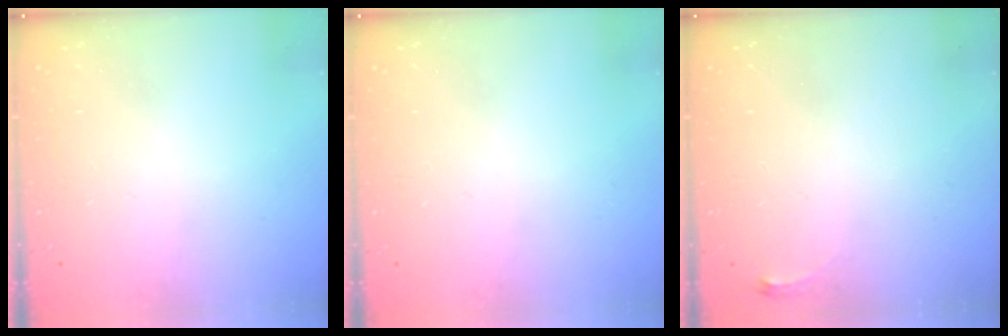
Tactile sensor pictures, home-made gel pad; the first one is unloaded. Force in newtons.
{"total": 0.0}
{"total": 2.8, "press": 2.8, "slide": 0.4}